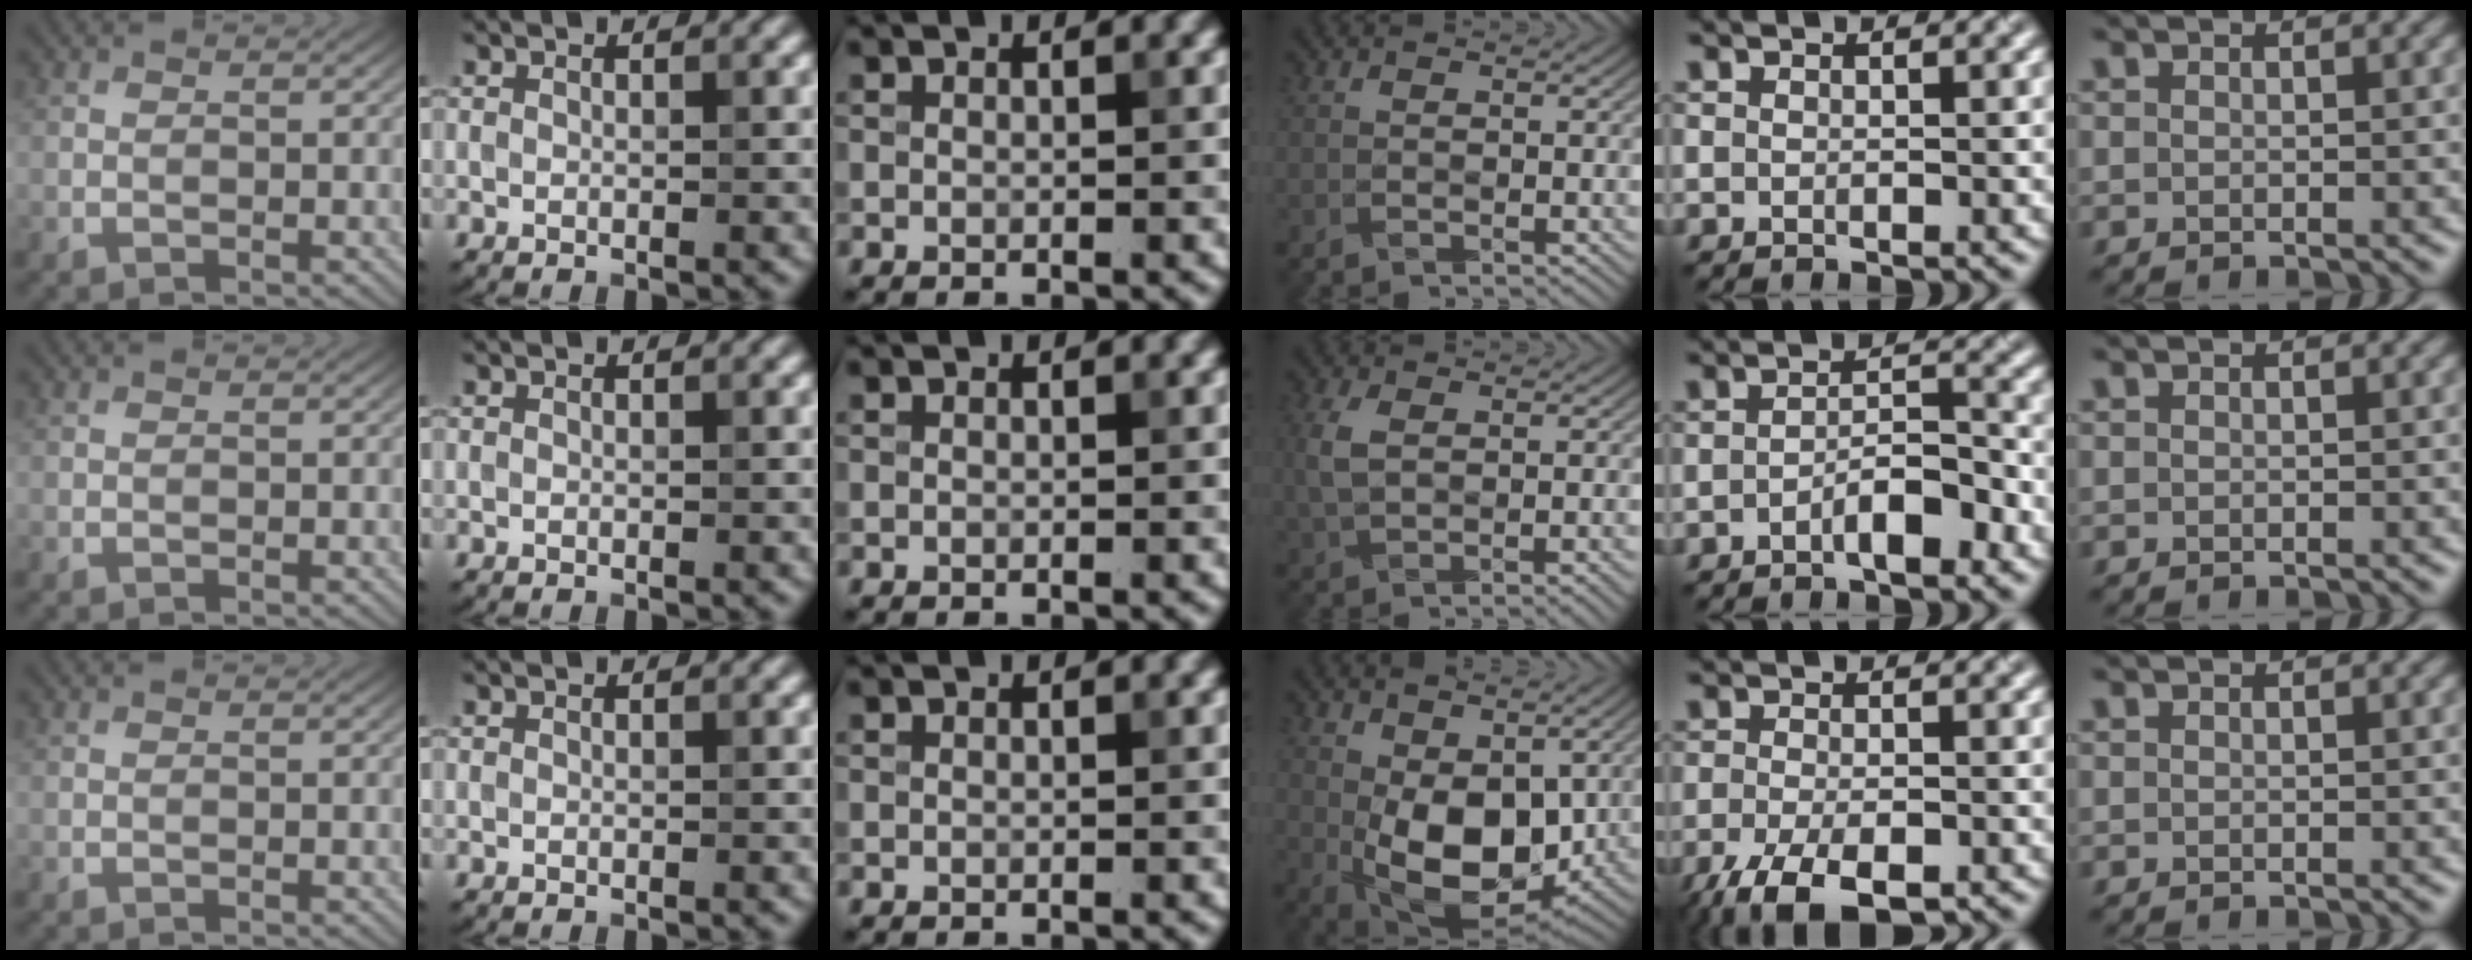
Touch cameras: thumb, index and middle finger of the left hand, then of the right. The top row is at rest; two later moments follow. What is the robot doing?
{"motion": "fold", "object": "apron"}